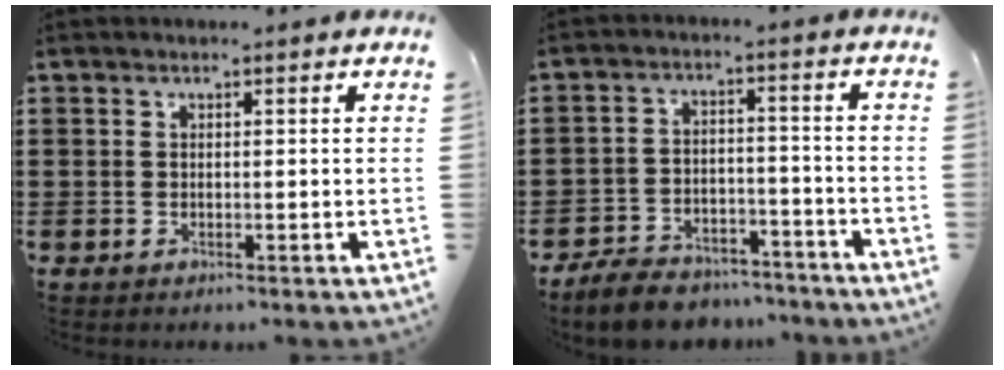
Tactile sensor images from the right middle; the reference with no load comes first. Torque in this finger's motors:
{"motor_torque": [1.28, -0.85, 0.39, 0.05]}